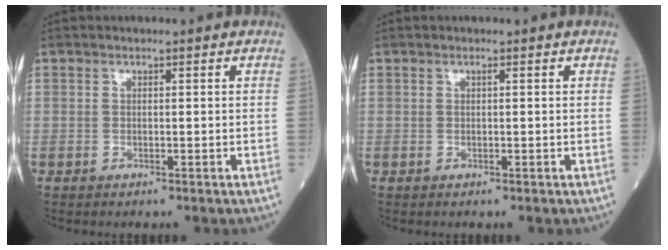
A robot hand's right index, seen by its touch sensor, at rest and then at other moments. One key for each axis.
{"total": 0.0}